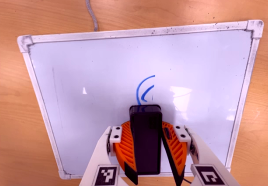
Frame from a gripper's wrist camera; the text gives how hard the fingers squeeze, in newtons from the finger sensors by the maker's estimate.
{"total": 9.9, "left": 9.9, "right": 9.9}